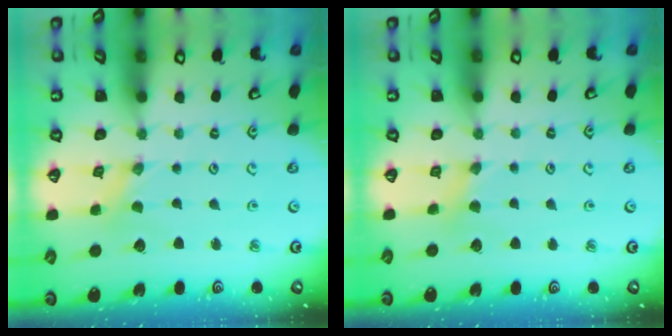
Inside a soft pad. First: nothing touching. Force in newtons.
{"total": 2.5, "press": 2.5, "slide": 0.3}